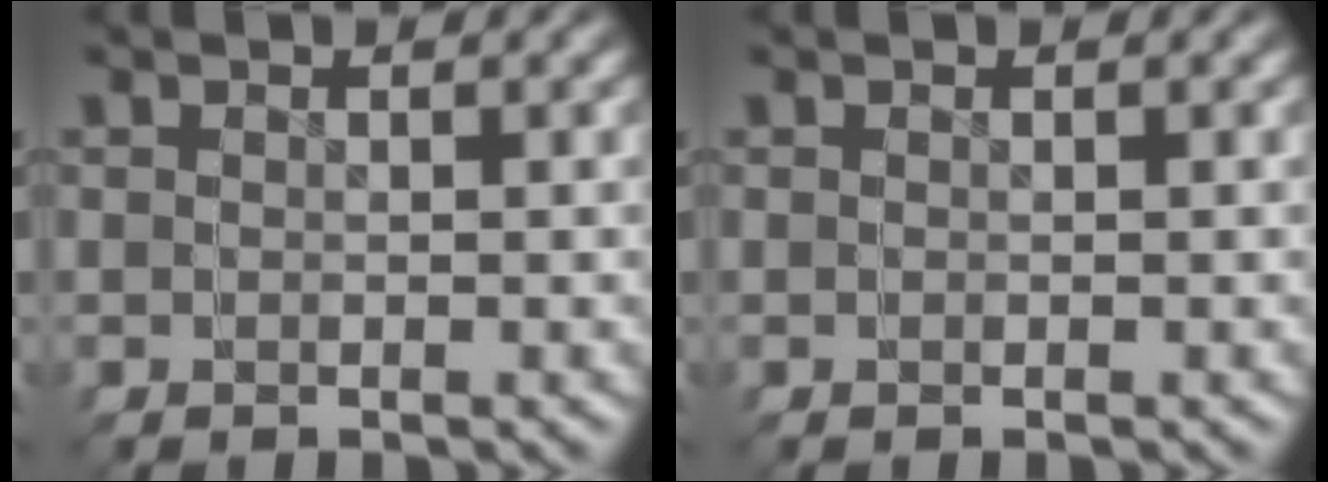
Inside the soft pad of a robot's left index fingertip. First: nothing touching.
{"total": 0.0}